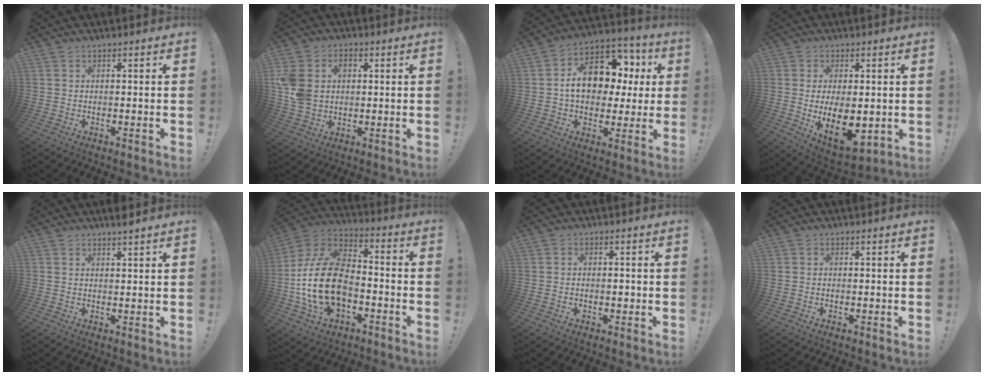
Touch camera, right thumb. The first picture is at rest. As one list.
[{"total": 10.7, "force": [2.3, 8.4, 6.2], "torque": [-0.138, -0.005, 0.044]}, {"total": 16.2, "force": [2.6, 11.5, 11.2], "torque": [-0.158, -0.001, 0.052]}, {"total": 13.4, "force": [-1.5, 7.2, 11.1], "torque": [-0.170, -0.011, -0.016]}, {"total": 2.5, "force": [2.1, -0.1, 1.3], "torque": [-0.018, -0.016, 0.034]}, {"total": 22.4, "force": [-4.7, 14.5, 16.3], "torque": [-0.323, 0.041, -0.069]}, {"total": 1.6, "force": [-0.6, 1.1, 1.0], "torque": [-0.011, 0.002, -0.012]}, {"total": 0.0}]